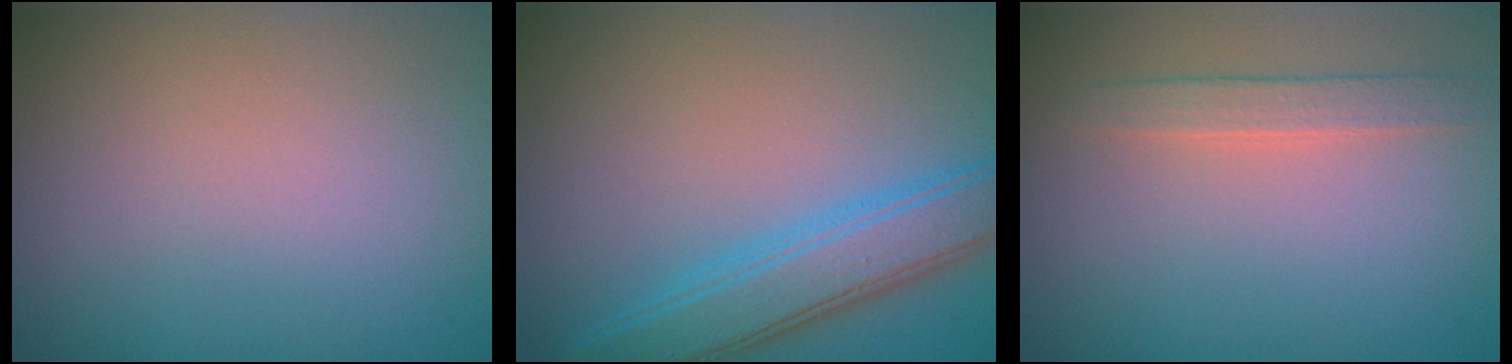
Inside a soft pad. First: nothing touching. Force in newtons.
{"total": 4.6, "press": 4.6, "slide": 0.1}
{"total": 1.7, "press": 1.7, "slide": 0.0}